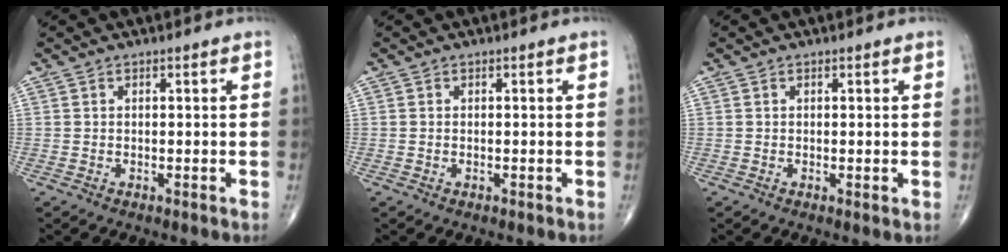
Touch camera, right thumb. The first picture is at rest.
{"total": 0.0}
{"total": 0.5, "force": [0.1, 0.0, 0.5], "torque": [-0.013, -0.006, -0.001]}